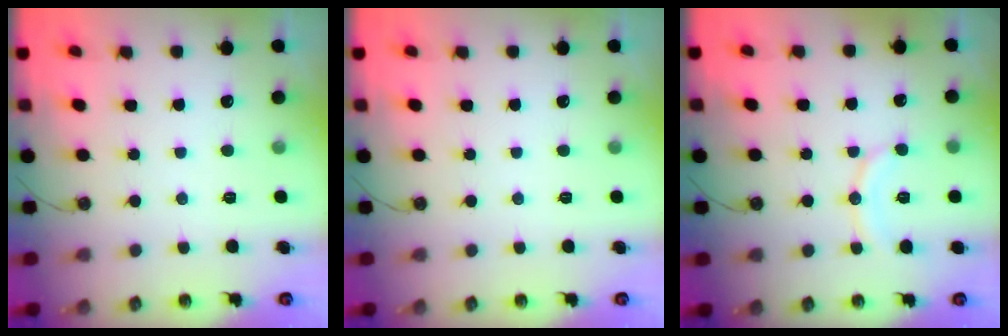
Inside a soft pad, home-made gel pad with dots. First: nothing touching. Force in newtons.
{"total": 0.0}
{"total": 9.7, "press": 9.7, "slide": 1.1}